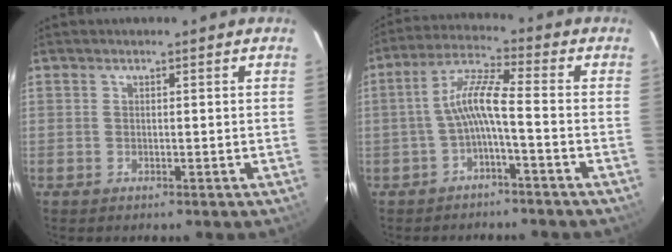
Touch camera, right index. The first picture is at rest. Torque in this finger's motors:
{"motor_torque": [0.82, -0.34, 0.51, 0.15]}